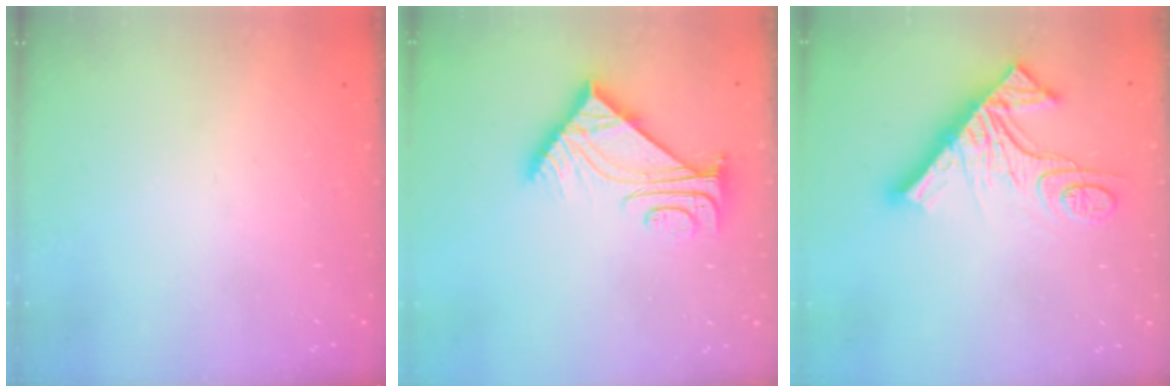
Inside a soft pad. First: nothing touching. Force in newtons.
{"total": 7.6, "press": 7.6, "slide": 0.7}
{"total": 18.5, "press": 18.4, "slide": 1.5}